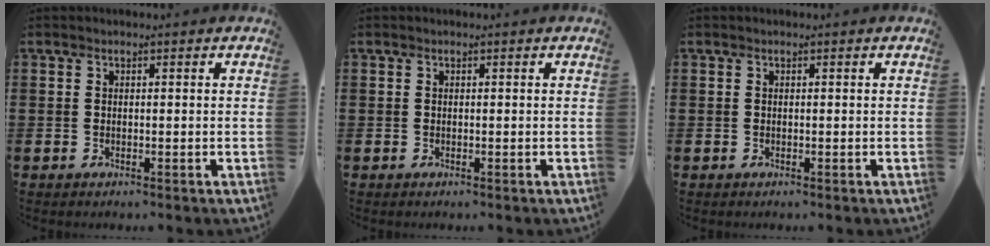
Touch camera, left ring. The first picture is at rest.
{"total": 0.0}
{"total": 0.0}